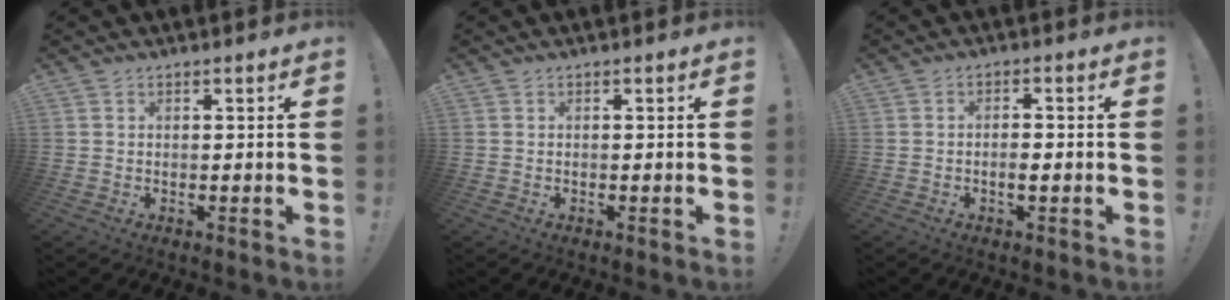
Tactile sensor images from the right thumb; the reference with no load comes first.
{"total": 0.0}
{"total": 2.7, "force": [-1.1, 0.9, 2.4], "torque": [-0.036, 0.000, -0.019]}